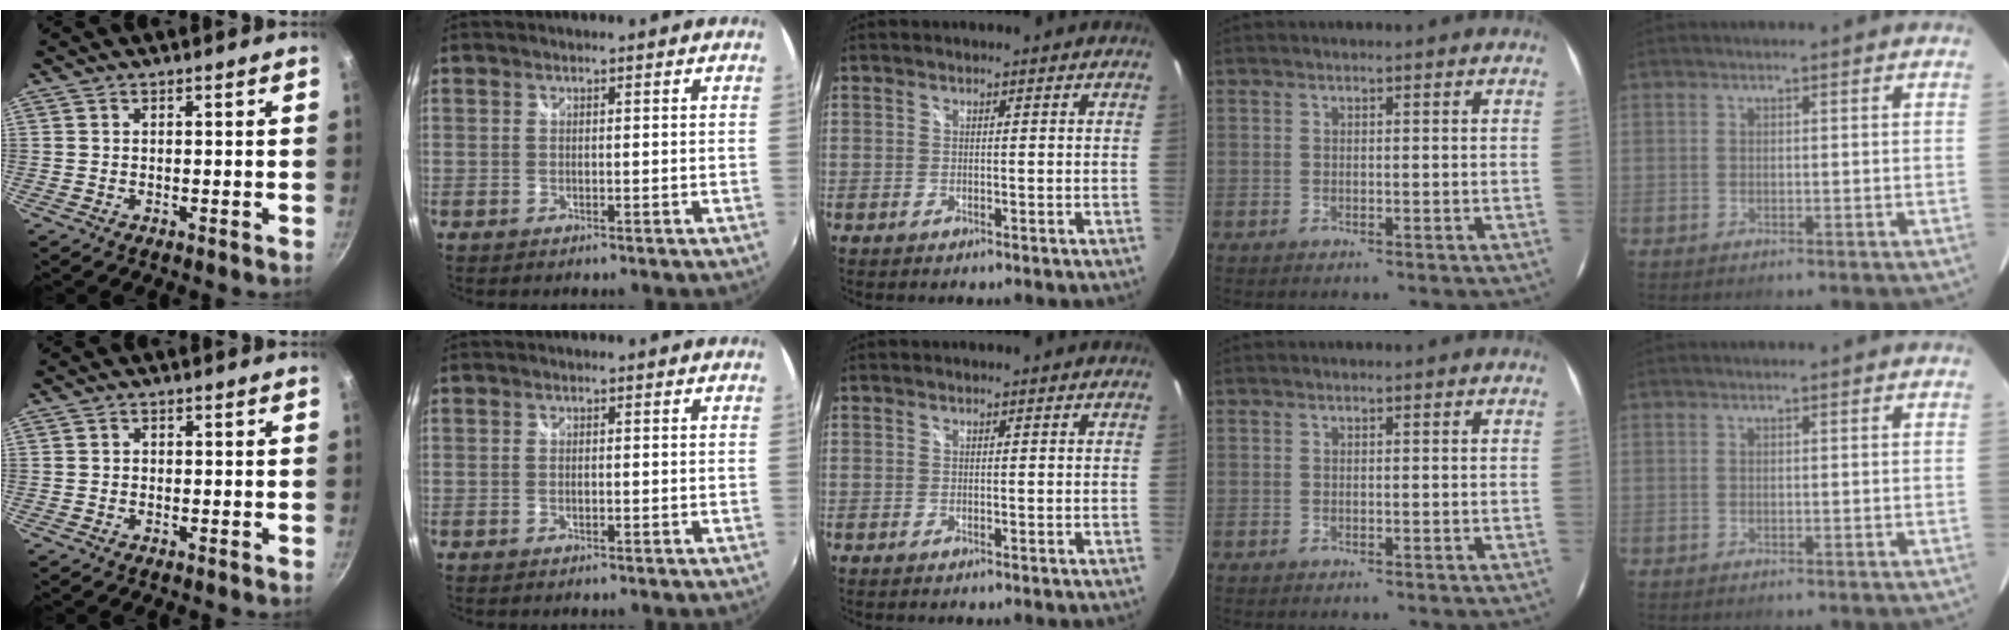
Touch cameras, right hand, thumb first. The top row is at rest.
{"thumb": {"total": 0.7, "force": [-0.1, 0.6, 0.2], "torque": [-0.003, 0.004, -0.001]}, "index": {"total": 0.7, "force": [-0.3, 0.3, 0.5], "torque": [-0.011, 0.000, -0.006]}}